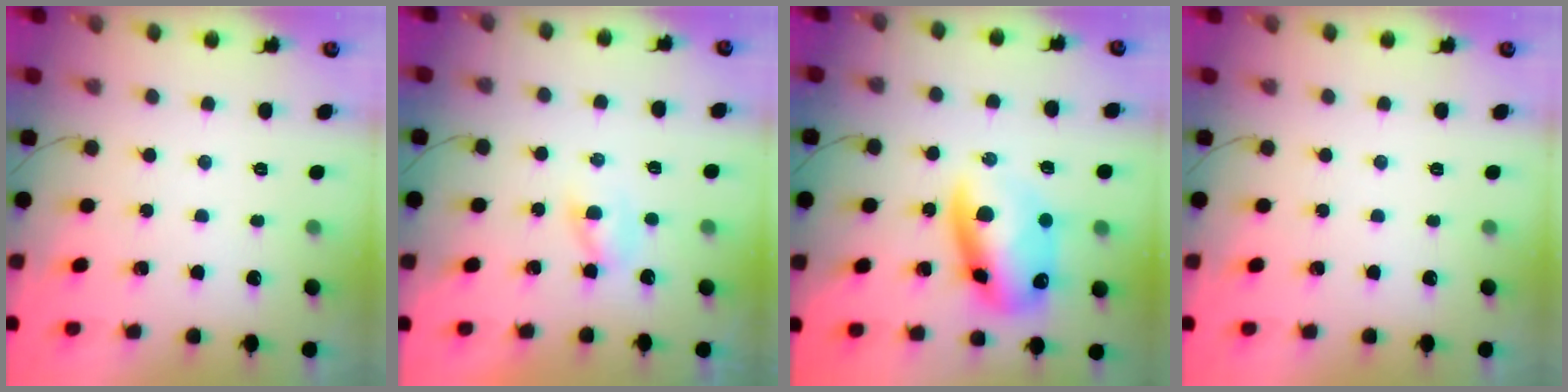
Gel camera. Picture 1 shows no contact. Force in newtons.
{"total": 2.0, "press": 1.8, "slide": 0.9}
{"total": 13.4, "press": 13.0, "slide": 3.2}
{"total": 0.0}